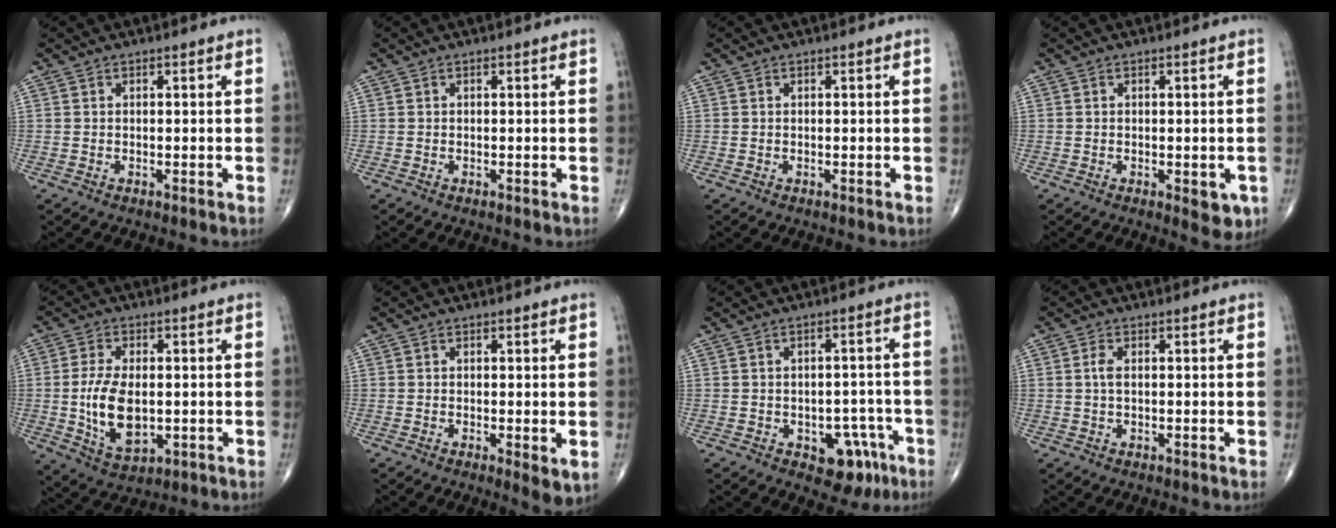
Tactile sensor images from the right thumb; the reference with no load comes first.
{"total": 0.0}
{"total": 0.0}
{"total": 4.3, "force": [-1.3, 1.9, 3.6], "torque": [-0.026, -0.007, -0.012]}
{"total": 11.0, "force": [-0.9, 6.0, 9.2], "torque": [-0.169, -0.011, -0.007]}
{"total": 3.6, "force": [-0.7, 1.0, 3.3], "torque": [-0.053, -0.013, -0.012]}
{"total": 8.0, "force": [-3.8, 4.9, 5.0], "torque": [-0.026, 0.027, -0.042]}
{"total": 1.9, "force": [0.2, 0.9, 1.7], "torque": [-0.038, 0.003, 0.002]}